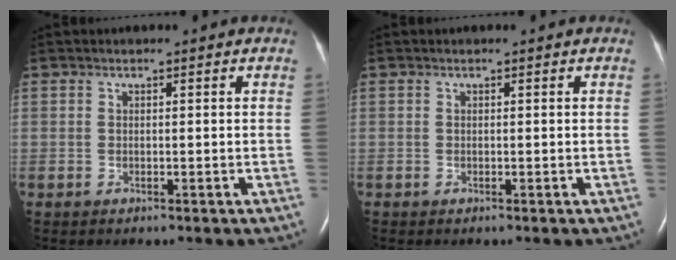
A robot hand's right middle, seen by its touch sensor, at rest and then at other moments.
{"total": 0.7, "force": [0.7, 0.0, 0.0], "torque": [0.000, 0.001, 0.013]}